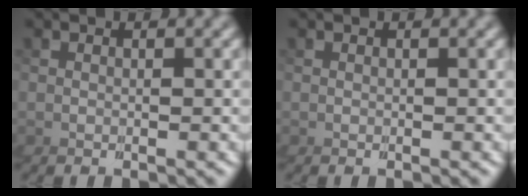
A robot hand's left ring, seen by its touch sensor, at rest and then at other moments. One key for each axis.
{"total": 0.0}